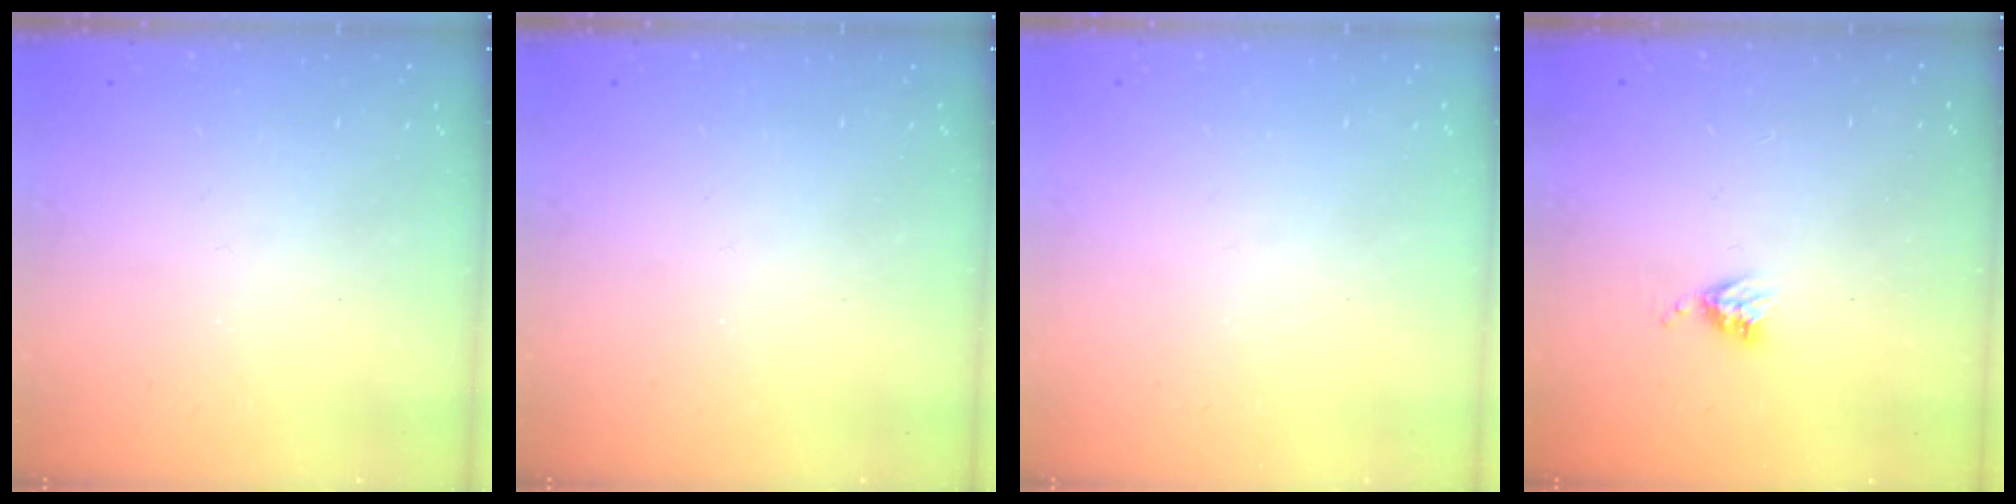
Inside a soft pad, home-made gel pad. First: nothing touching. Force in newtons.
{"total": 0.0}
{"total": 0.0}
{"total": 4.8, "press": 4.8, "slide": 0.4}